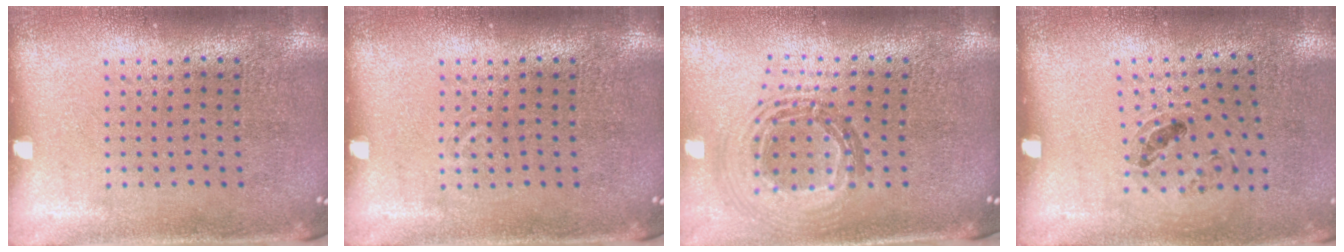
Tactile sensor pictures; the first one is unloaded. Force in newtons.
{"total": 0.6, "press": 0.5, "slide": 0.3}
{"total": 1.1, "press": 1.1, "slide": 0.4}
{"total": 1.0, "press": 0.8, "slide": 0.5}